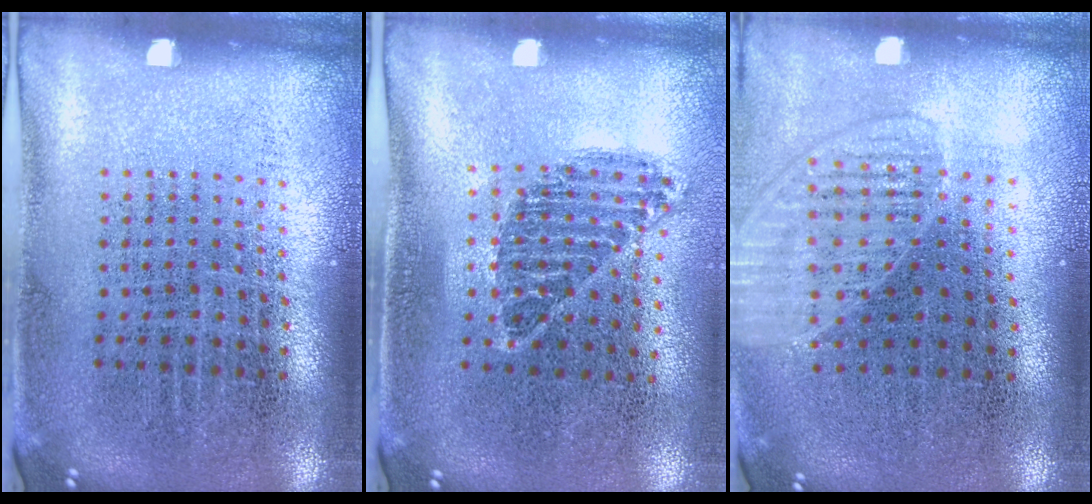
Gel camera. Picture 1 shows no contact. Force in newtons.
{"total": 1.0, "press": 0.8, "slide": 0.5}
{"total": 1.4, "press": 1.4, "slide": 0.2}